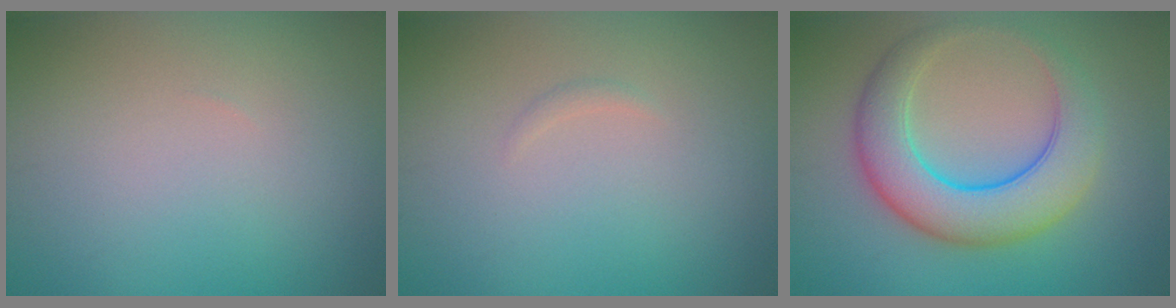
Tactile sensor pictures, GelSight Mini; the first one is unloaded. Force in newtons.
{"total": 0.5, "press": 0.5, "slide": 0.0}
{"total": 7.0, "press": 7.0, "slide": 0.2}